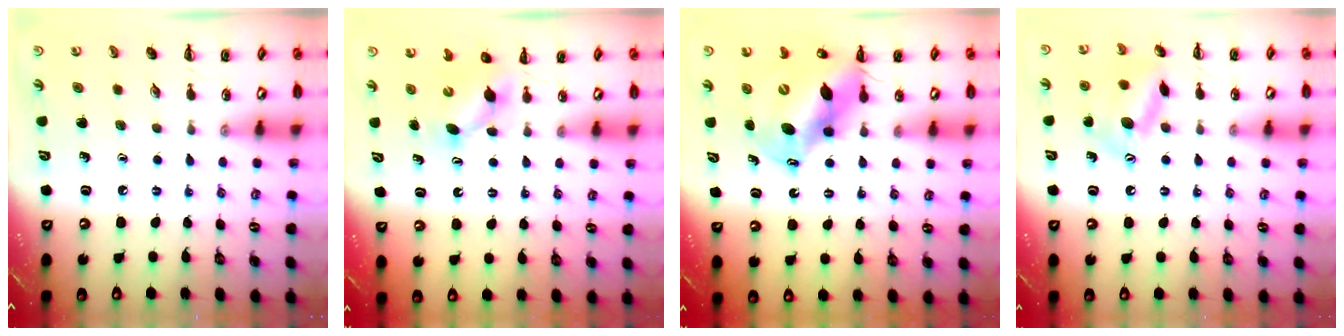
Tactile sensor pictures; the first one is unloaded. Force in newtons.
{"total": 4.3, "press": 4.2, "slide": 0.9}
{"total": 12.9, "press": 12.4, "slide": 3.5}
{"total": 14.1, "press": 14.0, "slide": 1.0}